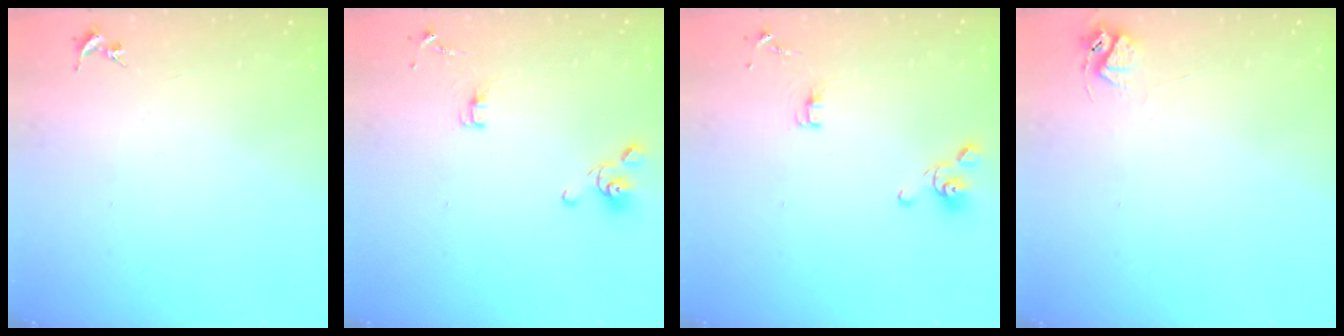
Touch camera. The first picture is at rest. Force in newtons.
{"total": 6.4, "press": 5.9, "slide": 2.4}
{"total": 6.4, "press": 5.9, "slide": 2.4}
{"total": 6.6, "press": 6.6, "slide": 0.7}